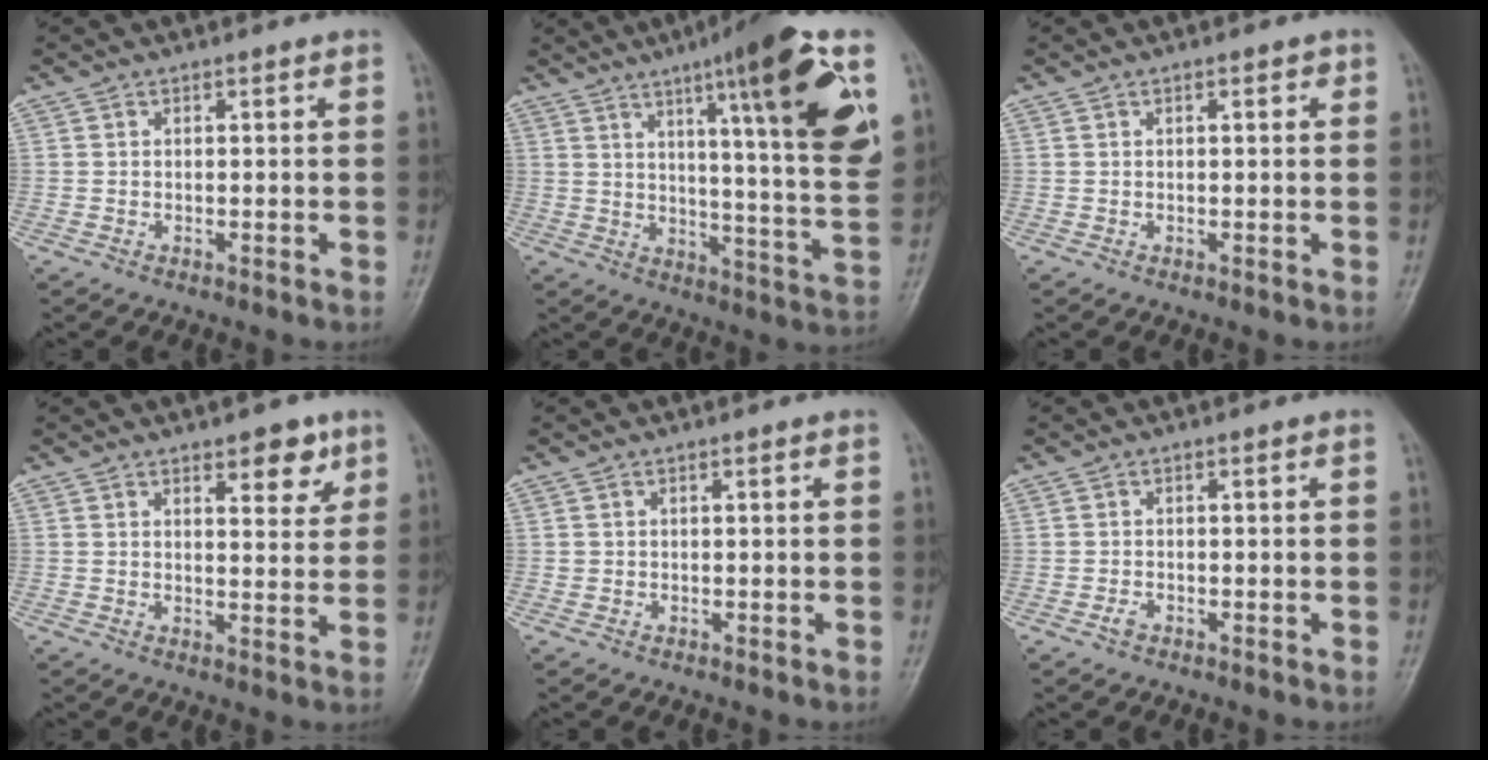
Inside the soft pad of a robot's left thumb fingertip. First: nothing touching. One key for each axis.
{"total": 22.0, "fx": 9.8, "fy": 2.6, "fz": 19.5, "tx": -0.252, "ty": -0.038, "tz": 0.137}
{"total": 1.5, "fx": 0.6, "fy": 0.6, "fz": 1.3, "tx": -0.015, "ty": 0.002, "tz": 0.005}
{"total": 3.9, "fx": 1.8, "fy": 2.0, "fz": 2.8, "tx": -0.015, "ty": -0.004, "tz": 0.019}
{"total": 0.5, "fx": 0.0, "fy": 0.5, "fz": 0.2, "tx": -0.002, "ty": 0.005, "tz": 0.003}
{"total": 1.1, "fx": -0.7, "fy": 0.6, "fz": 0.6, "tx": -0.014, "ty": 0.003, "tz": -0.013}